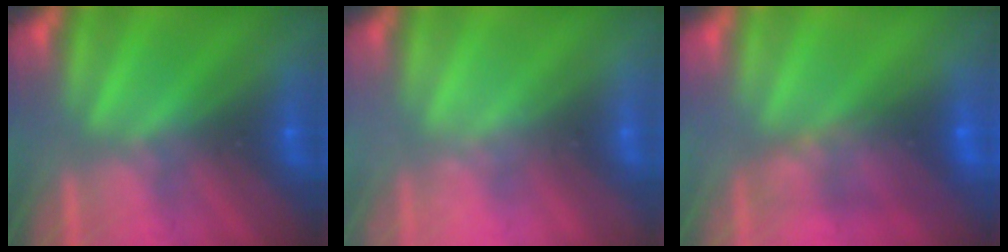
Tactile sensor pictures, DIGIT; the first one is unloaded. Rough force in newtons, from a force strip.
{"total": 2.1}
{"total": 10.7}